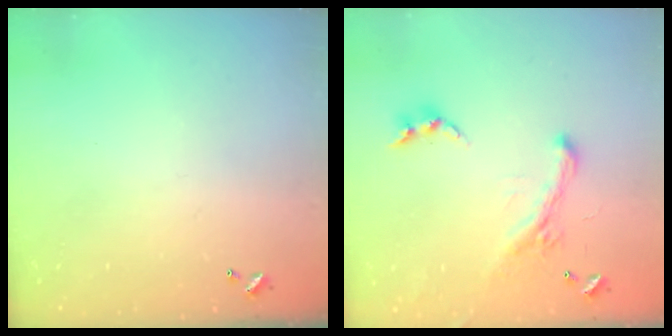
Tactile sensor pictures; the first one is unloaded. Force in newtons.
{"total": 2.5, "press": 2.0, "slide": 1.4}